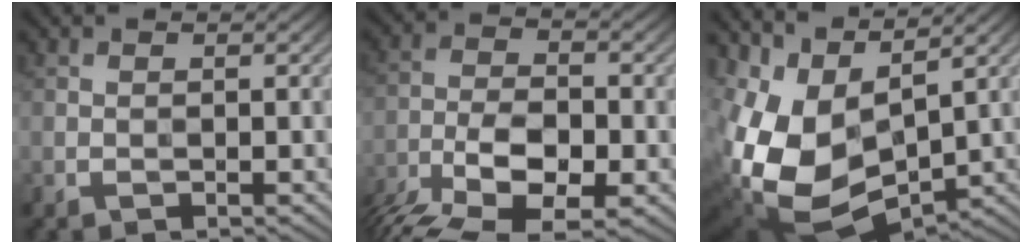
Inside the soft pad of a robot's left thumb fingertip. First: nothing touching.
{"total": 11.2, "force": [-6.7, 5.1, 7.4], "torque": [-0.148, -0.013, -0.127]}
{"total": 13.9, "force": [1.8, 8.7, 10.7], "torque": [-0.263, -0.023, 0.051]}